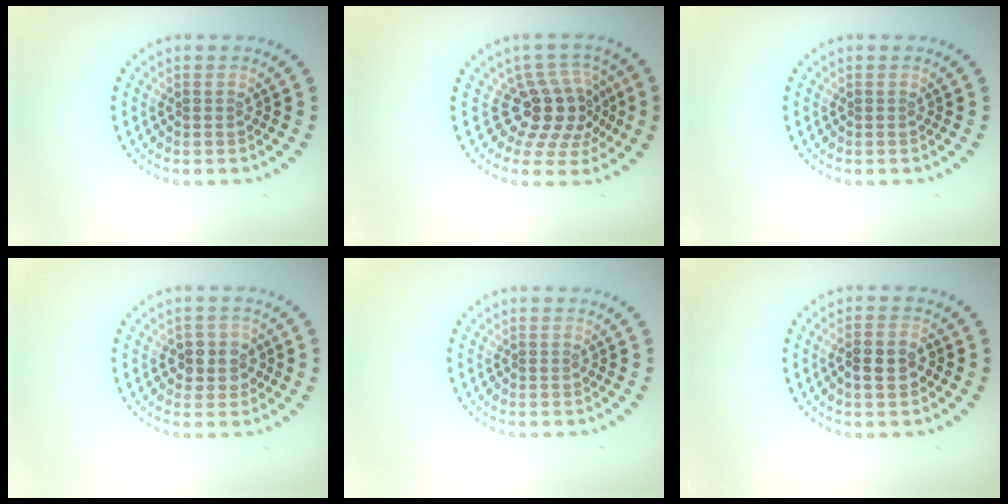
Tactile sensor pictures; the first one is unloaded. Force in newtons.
{"total": 4.4, "press": 3.3, "slide": 2.8}
{"total": 0.0}
{"total": 2.5, "press": 2.2, "slide": 1.2}
{"total": 0.0}
{"total": 1.9, "press": 1.8, "slide": 0.6}